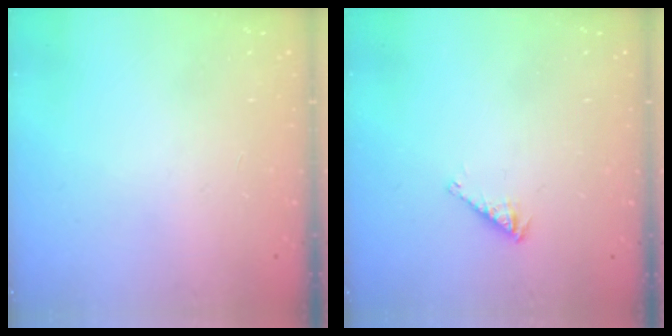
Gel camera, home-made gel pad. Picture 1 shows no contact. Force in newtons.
{"total": 2.9, "press": 2.8, "slide": 0.5}